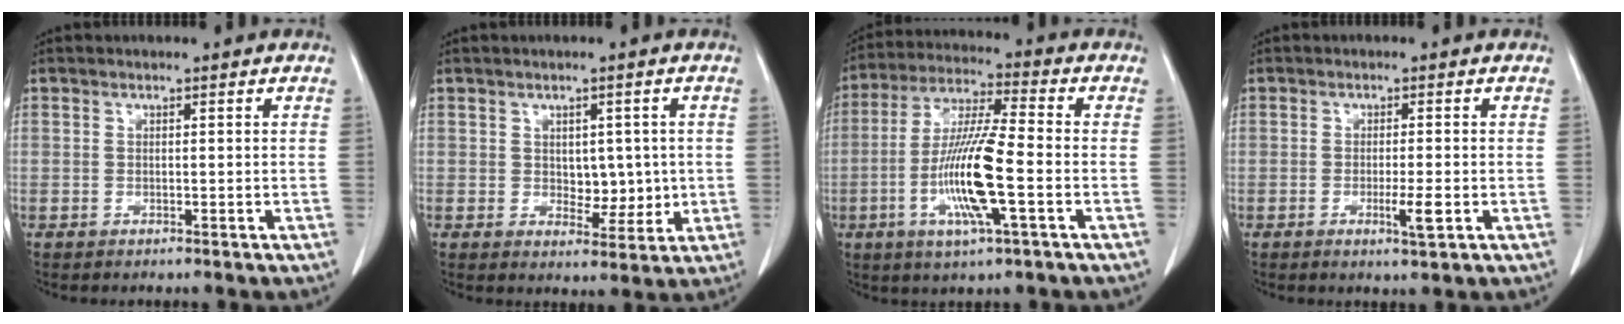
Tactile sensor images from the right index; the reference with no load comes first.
{"total": 4.9, "force": [0.3, 3.0, 3.8], "torque": [-0.044, -0.001, 0.015]}
{"total": 13.4, "force": [-3.4, 0.8, 12.9], "torque": [-0.258, -0.010, -0.069]}
{"total": 3.2, "force": [-1.0, 0.1, 3.1], "torque": [-0.053, -0.007, -0.014]}